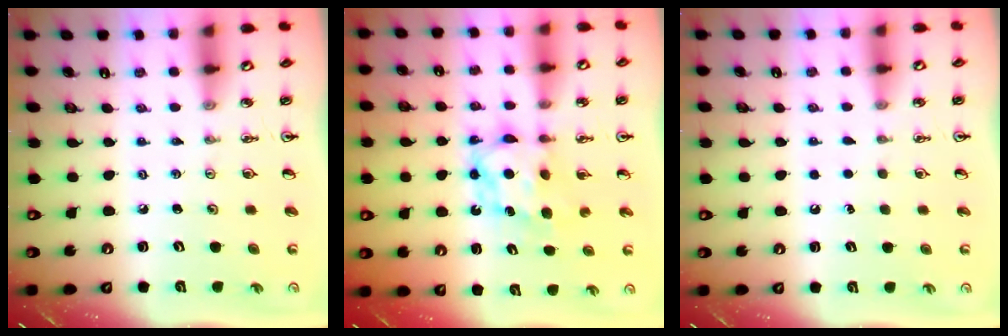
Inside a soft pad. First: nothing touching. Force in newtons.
{"total": 6.9, "press": 6.9, "slide": 0.5}
{"total": 1.5, "press": 1.5, "slide": 0.1}